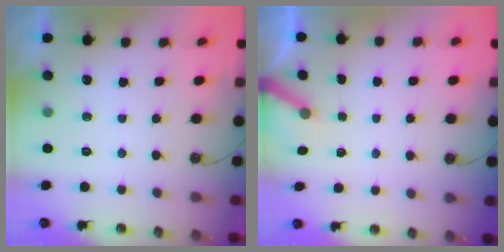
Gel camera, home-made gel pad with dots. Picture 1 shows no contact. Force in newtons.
{"total": 3.3, "press": 3.3, "slide": 0.3}